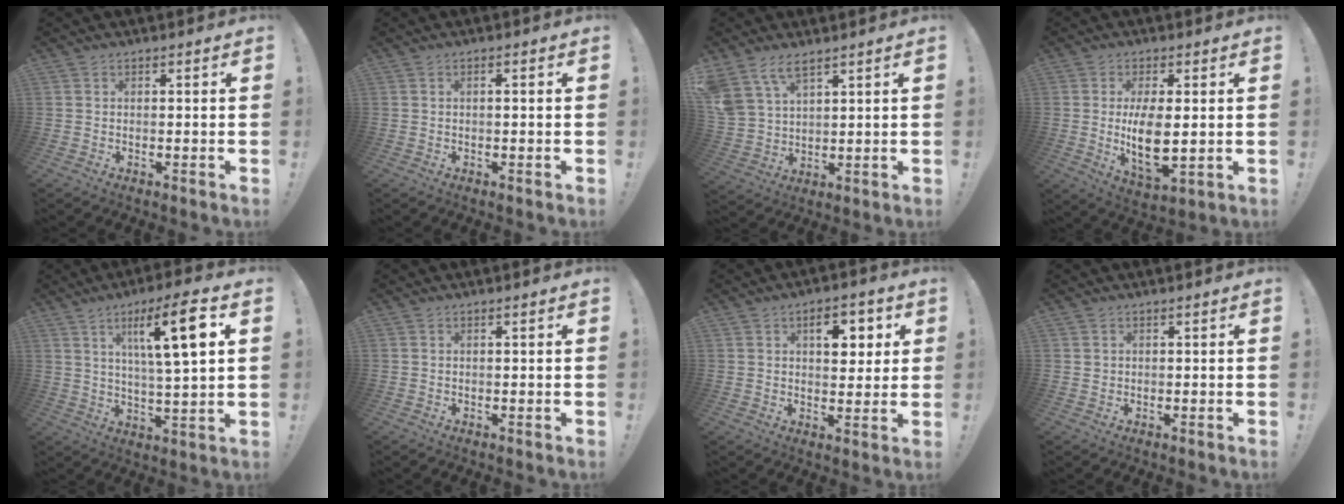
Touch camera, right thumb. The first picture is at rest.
{"total": 1.1, "force": [-0.2, -0.1, 1.1], "torque": [-0.014, -0.002, -0.007]}
{"total": 8.3, "force": [5.9, 3.9, 4.3], "torque": [-0.101, -0.025, 0.121]}
{"total": 11.4, "force": [0.6, 5.2, 10.1], "torque": [-0.185, -0.020, 0.009]}
{"total": 15.2, "force": [5.8, 2.1, 13.9], "torque": [-0.222, -0.017, 0.075]}
{"total": 0.7, "force": [0.1, -0.2, 0.6], "torque": [-0.004, -0.004, -0.001]}
{"total": 8.3, "force": [3.1, 4.9, 5.9], "torque": [-0.063, -0.006, 0.046]}
{"total": 1.0, "force": [0.5, 0.9, 0.2], "torque": [0.003, 0.000, 0.008]}